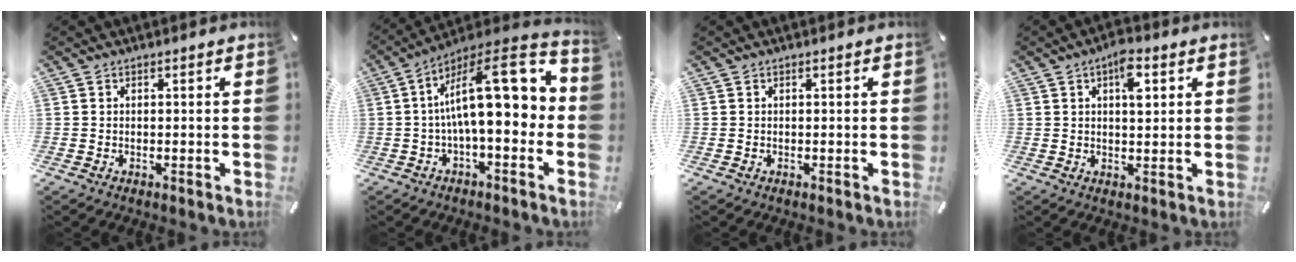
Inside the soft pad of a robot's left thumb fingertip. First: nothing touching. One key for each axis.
{"total": 20.3, "fx": 1.9, "fy": 7.8, "fz": 18.7, "tx": -0.292, "ty": -0.016, "tz": 0.031}
{"total": 0.0}
{"total": 6.4, "fx": 2.1, "fy": 3.0, "fz": 5.2, "tx": -0.070, "ty": -0.006, "tz": 0.026}